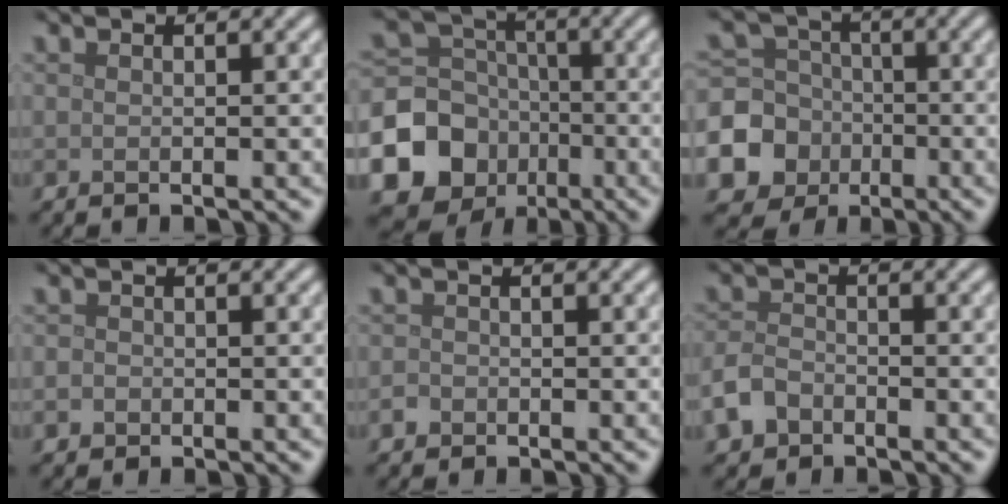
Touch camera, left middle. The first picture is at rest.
{"total": 12.6, "force": [-5.1, 10.9, 3.6], "torque": [-0.085, -0.042, -0.112]}
{"total": 9.6, "force": [-3.3, 8.6, 2.5], "torque": [-0.064, -0.022, -0.090]}
{"total": 0.8, "force": [-0.3, 0.7, 0.1], "torque": [0.001, -0.003, -0.007]}
{"total": 0.8, "force": [-0.5, 0.7, 0.1], "torque": [0.000, -0.001, -0.011]}
{"total": 2.9, "force": [-1.8, 1.9, 1.2], "torque": [-0.027, -0.001, -0.045]}